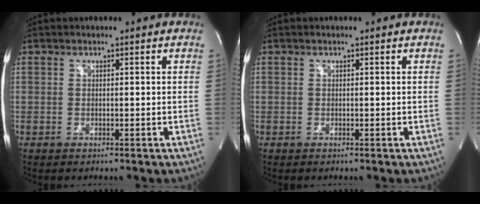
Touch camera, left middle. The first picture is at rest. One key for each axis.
{"total": 0.0}